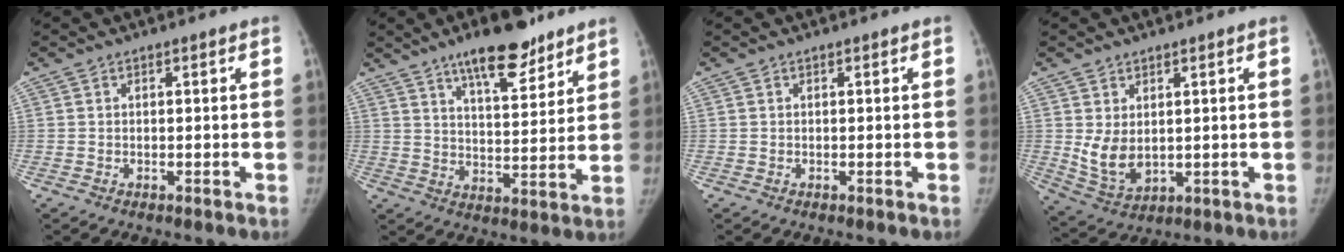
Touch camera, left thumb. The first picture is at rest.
{"total": 13.2, "force": [9.2, 4.4, 8.4], "torque": [-0.099, -0.053, 0.146]}
{"total": 0.0}
{"total": 6.7, "force": [1.2, 4.4, 4.9], "torque": [-0.081, -0.020, 0.043]}